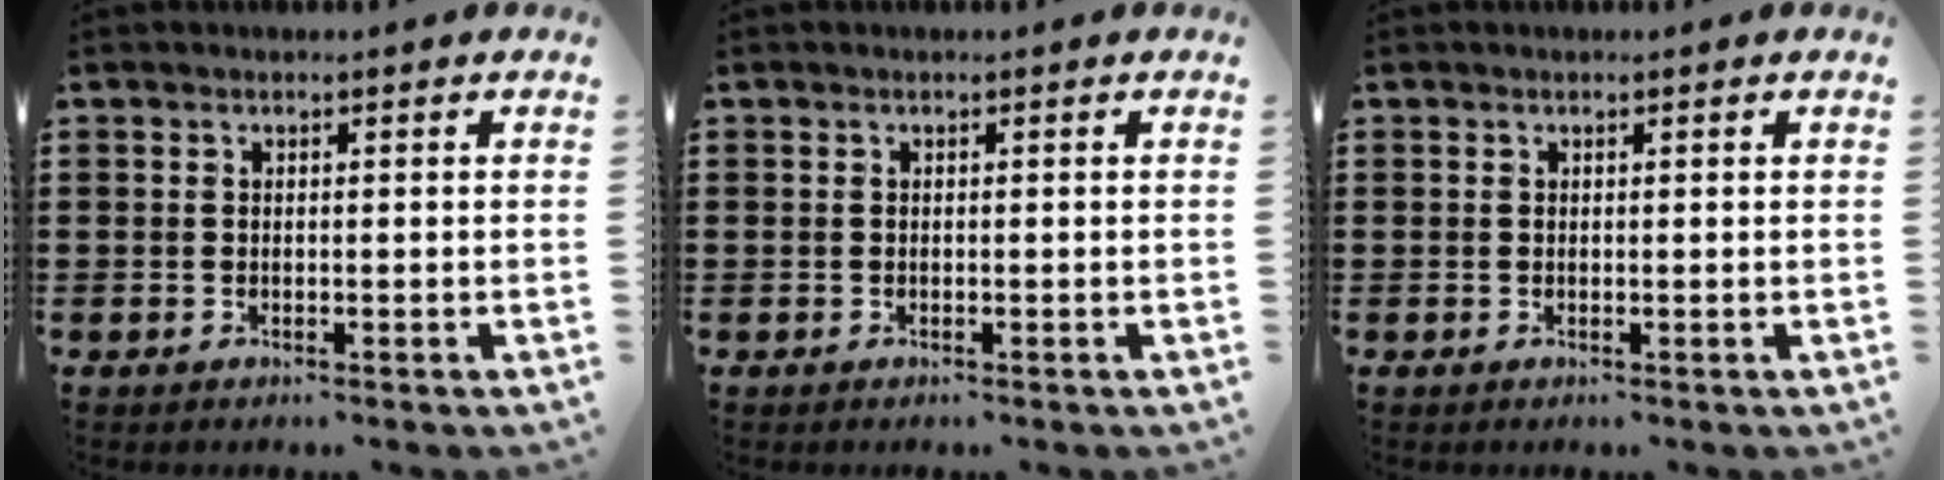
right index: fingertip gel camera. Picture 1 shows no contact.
{"total": 0.0}
{"total": 0.0}